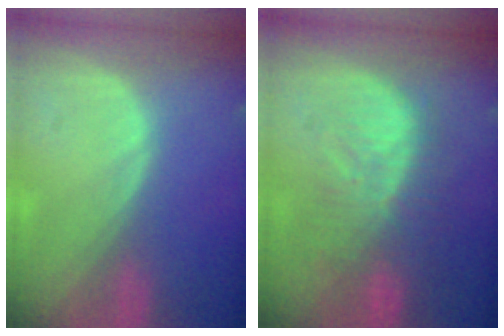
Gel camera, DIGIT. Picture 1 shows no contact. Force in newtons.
{"total": 10.0, "press": 9.0, "slide": 4.2}